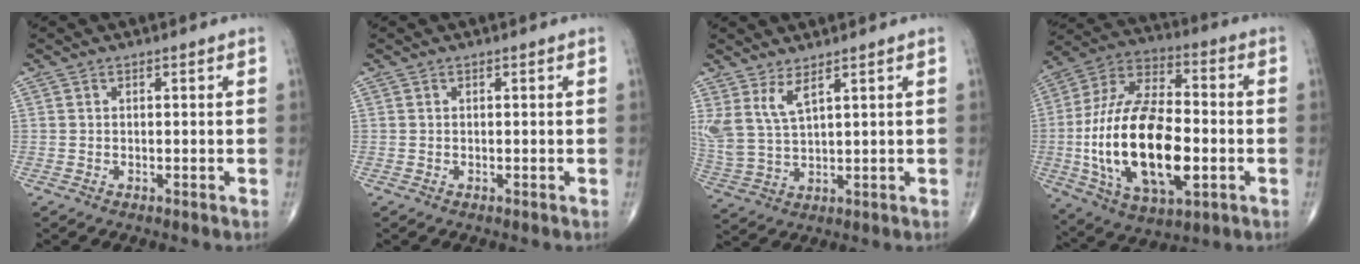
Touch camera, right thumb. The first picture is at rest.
{"total": 0.0}
{"total": 6.8, "force": [4.0, 2.0, 5.1], "torque": [-0.121, -0.024, 0.094]}
{"total": 25.8, "force": [-4.1, 12.8, 22.0], "torque": [-0.420, 0.014, -0.062]}